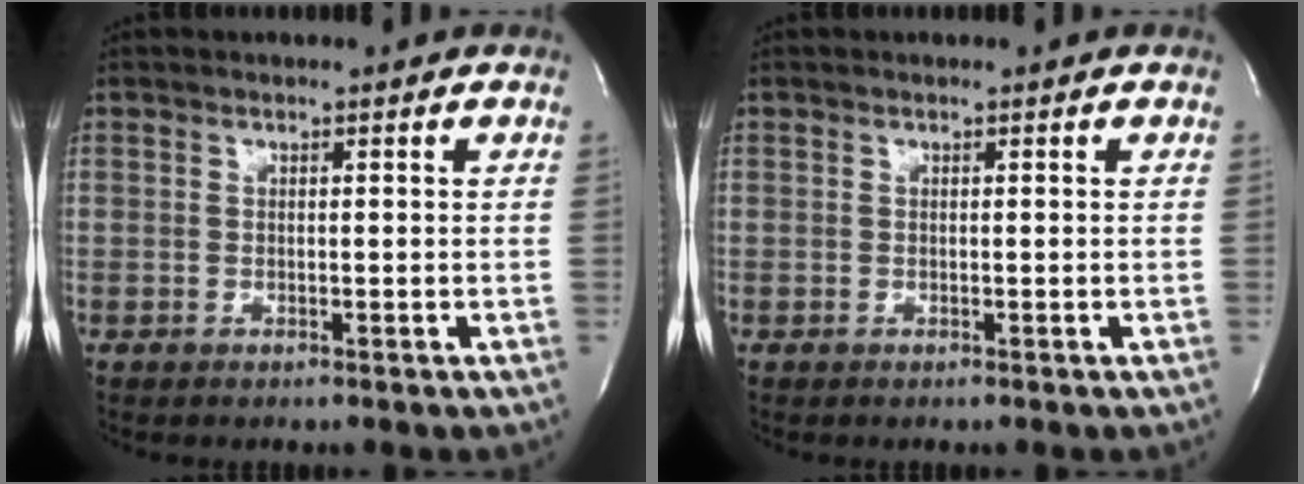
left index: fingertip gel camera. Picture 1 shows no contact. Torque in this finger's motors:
{"motor_torque": [0.01, 0.01, 0.00, 0.00]}